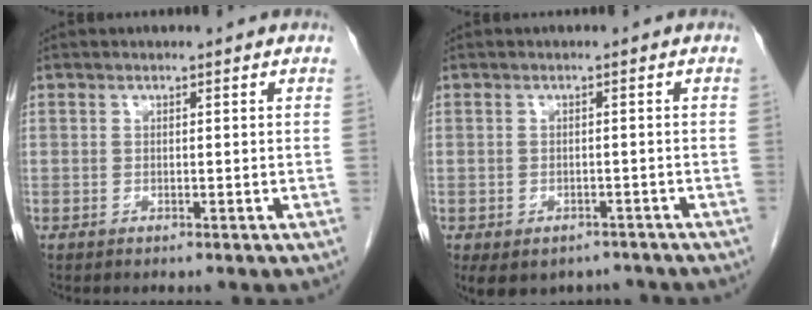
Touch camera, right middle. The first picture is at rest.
{"total": 7.8, "force": [-5.8, 4.6, 2.5], "torque": [-0.035, 0.007, -0.075]}